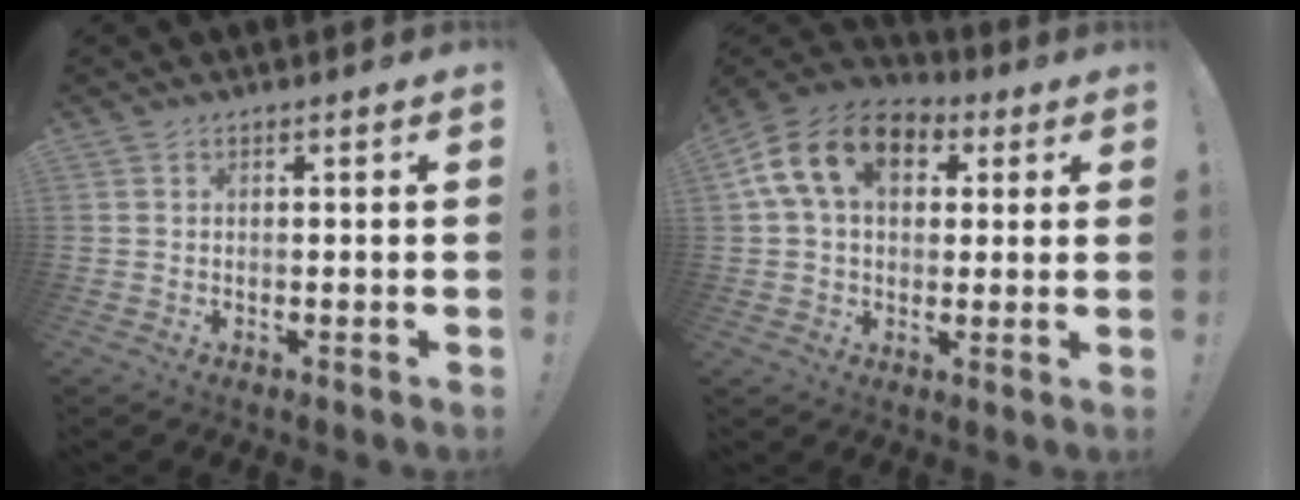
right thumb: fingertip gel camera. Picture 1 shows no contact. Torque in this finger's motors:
{"motor_torque": [1.90, 2.71, 0.61, -0.33, 0.17]}